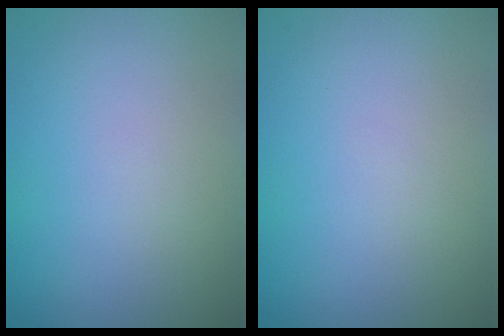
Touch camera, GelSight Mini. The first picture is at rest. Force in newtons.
{"total": 0.0}